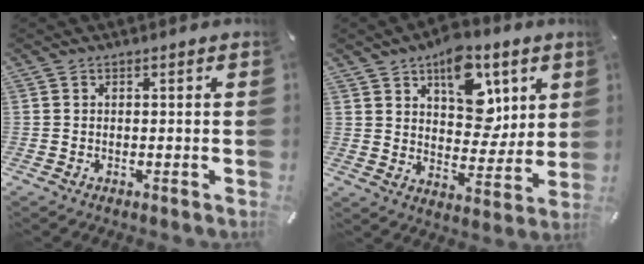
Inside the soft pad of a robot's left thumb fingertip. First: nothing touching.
{"total": 14.2, "force": [6.9, 9.2, 8.4], "torque": [-0.106, -0.031, 0.123]}